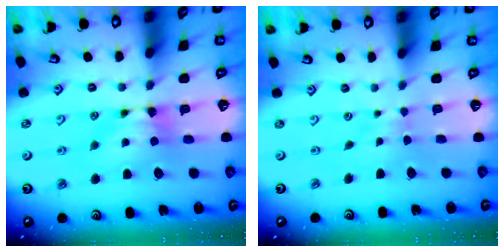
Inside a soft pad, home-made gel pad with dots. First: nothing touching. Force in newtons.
{"total": 2.5, "press": 2.5, "slide": 0.5}